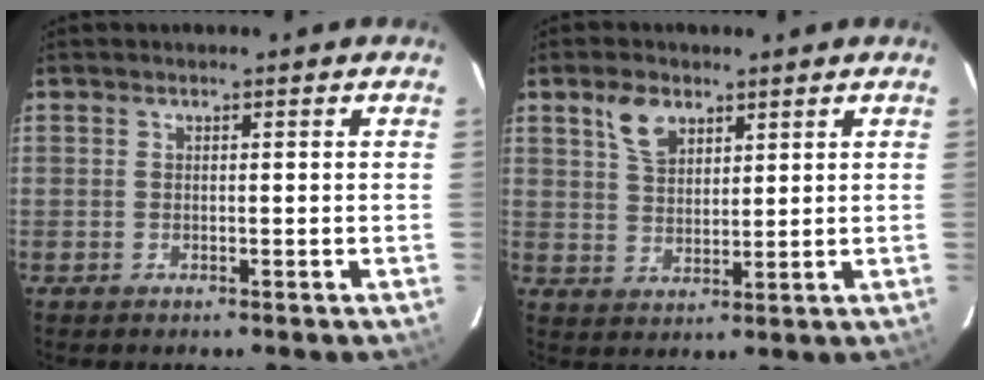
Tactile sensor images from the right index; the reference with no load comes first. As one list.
[{"total": 6.0, "force": [3.6, 3.5, 3.4], "torque": [-0.064, 0.010, 0.069]}]